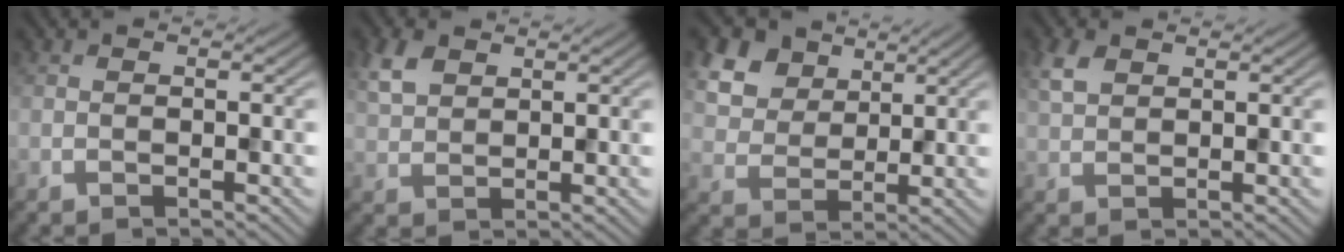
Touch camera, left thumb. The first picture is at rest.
{"total": 4.0, "force": [2.2, 2.4, 2.3], "torque": [-0.060, 0.005, 0.047]}
{"total": 9.8, "force": [5.4, 6.7, 4.7], "torque": [-0.176, 0.004, 0.120]}
{"total": 3.0, "force": [1.6, 1.7, 1.8], "torque": [-0.048, 0.005, 0.033]}